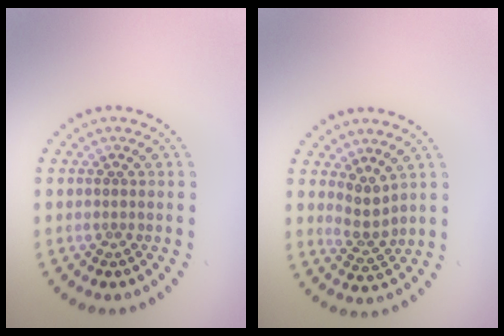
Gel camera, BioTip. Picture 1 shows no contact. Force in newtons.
{"total": 2.2, "press": 1.5, "slide": 1.6}